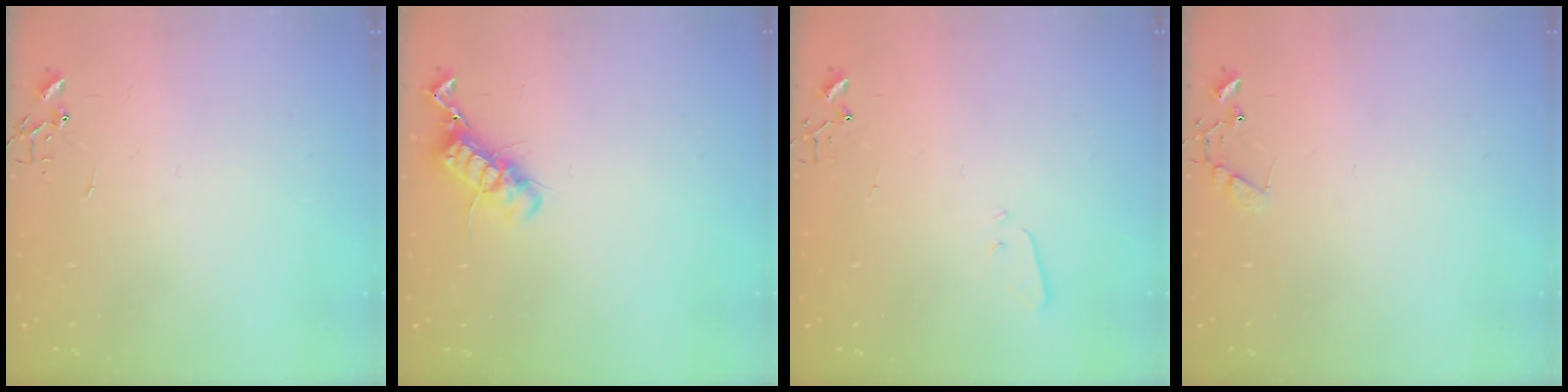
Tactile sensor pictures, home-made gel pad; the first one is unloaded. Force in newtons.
{"total": 12.0, "press": 11.9, "slide": 0.7}
{"total": 2.2, "press": 2.1, "slide": 0.3}
{"total": 6.8, "press": 6.8, "slide": 0.5}